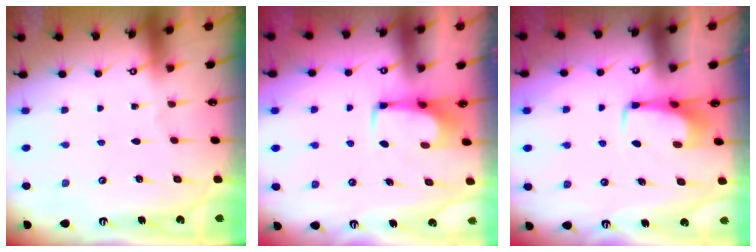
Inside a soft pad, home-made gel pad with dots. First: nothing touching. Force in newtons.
{"total": 1.9, "press": 1.8, "slide": 0.6}
{"total": 3.0, "press": 2.9, "slide": 0.4}